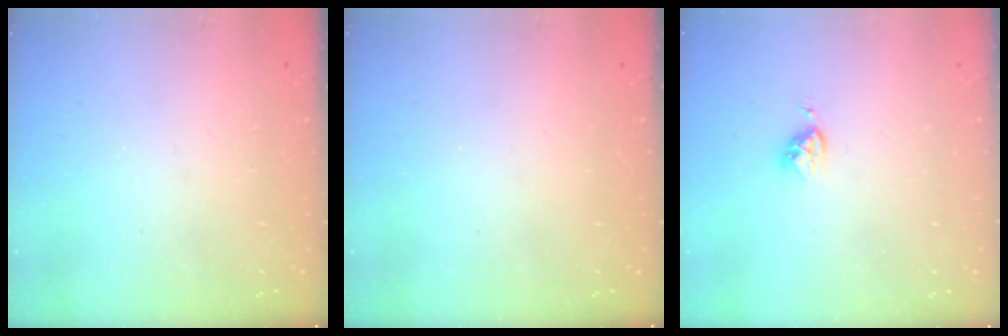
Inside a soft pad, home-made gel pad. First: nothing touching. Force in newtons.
{"total": 0.0}
{"total": 4.0, "press": 4.0, "slide": 0.4}